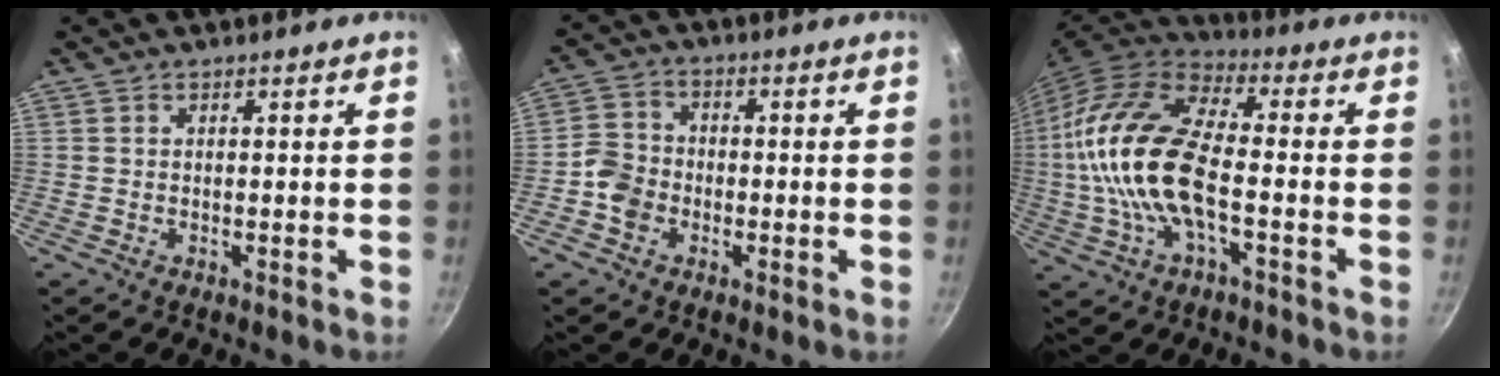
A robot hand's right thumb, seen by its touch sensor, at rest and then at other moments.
{"total": 5.5, "force": [-2.0, 4.6, 2.3], "torque": [-0.024, 0.019, -0.048]}
{"total": 19.5, "force": [-2.0, 8.9, 17.2], "torque": [-0.330, 0.031, -0.051]}